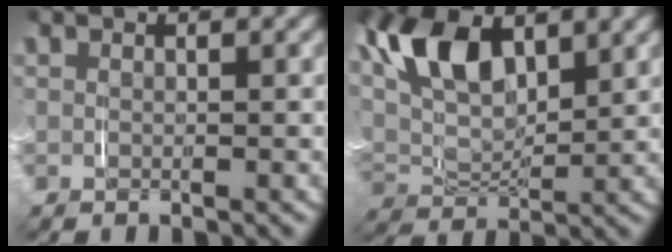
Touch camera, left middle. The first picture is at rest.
{"total": 8.3, "force": [2.4, 5.2, 6.1], "torque": [-0.150, -0.016, 0.046]}